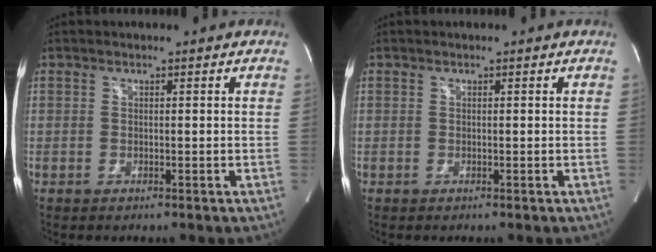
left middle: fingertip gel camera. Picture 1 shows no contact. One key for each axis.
{"total": 0.0}